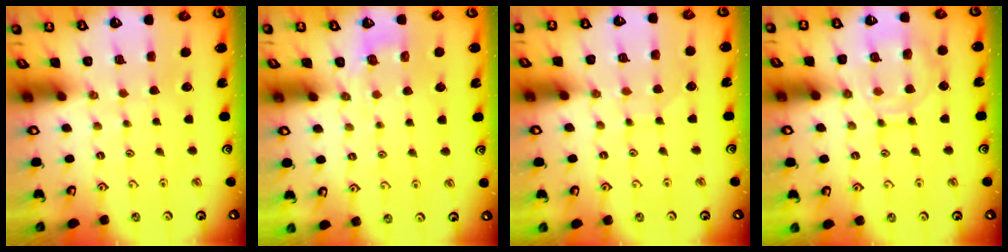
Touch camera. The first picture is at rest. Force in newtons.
{"total": 2.3, "press": 1.7, "slide": 1.6}
{"total": 5.6, "press": 5.6, "slide": 0.3}
{"total": 11.5, "press": 11.4, "slide": 1.2}